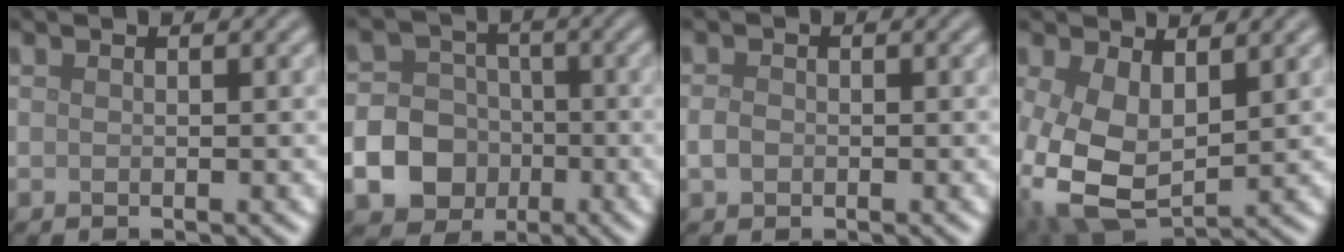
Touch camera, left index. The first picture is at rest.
{"total": 12.9, "force": [-4.2, 11.8, 3.3], "torque": [-0.094, -0.039, -0.088]}
{"total": 1.4, "force": [-0.3, 1.0, 0.8], "torque": [-0.018, -0.001, -0.008]}
{"total": 7.7, "force": [-0.3, 4.7, 6.1], "torque": [-0.152, -0.016, 0.004]}